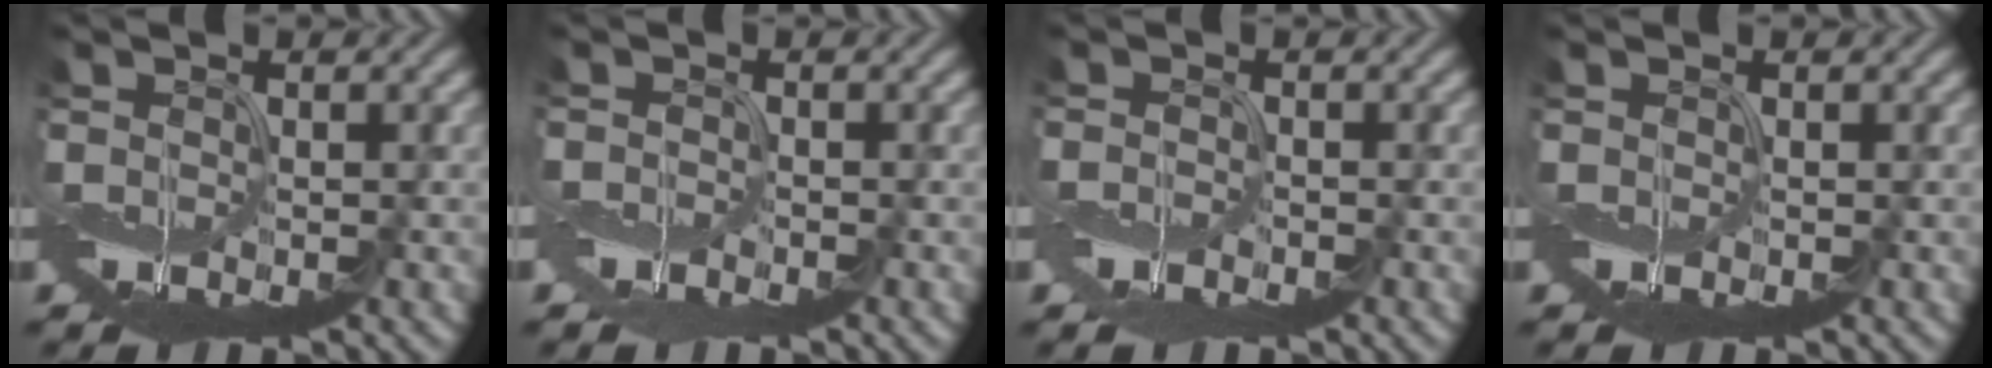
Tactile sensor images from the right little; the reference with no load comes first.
{"total": 1.7, "force": [-1.4, 0.9, 0.5], "torque": [-0.008, -0.005, -0.033]}
{"total": 1.6, "force": [-1.2, 0.9, 0.6], "torque": [-0.013, -0.006, -0.023]}
{"total": 0.0}